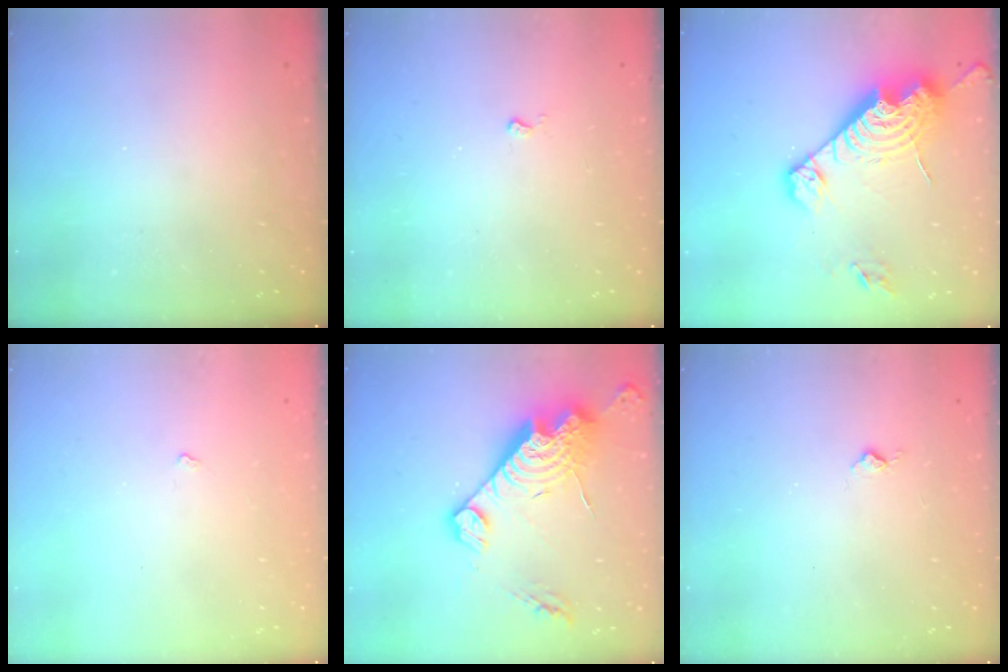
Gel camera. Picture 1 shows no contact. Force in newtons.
{"total": 2.6, "press": 2.6, "slide": 0.4}
{"total": 19.7, "press": 19.7, "slide": 1.8}
{"total": 2.4, "press": 2.3, "slide": 0.4}
{"total": 19.8, "press": 19.7, "slide": 1.8}
{"total": 3.3, "press": 3.3, "slide": 0.4}